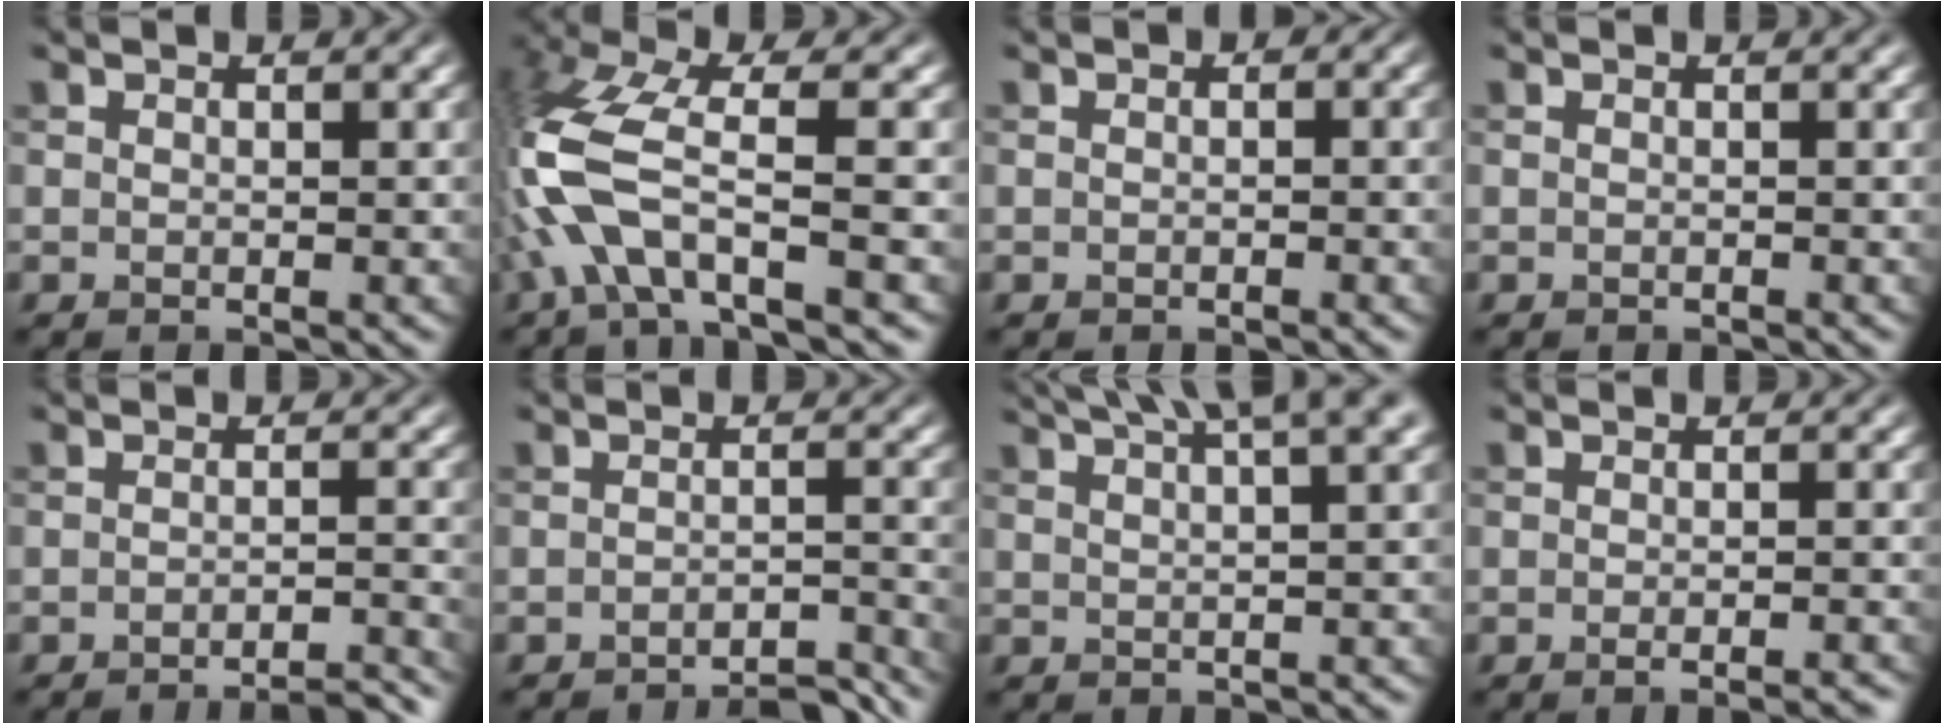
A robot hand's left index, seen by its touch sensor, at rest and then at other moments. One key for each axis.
{"total": 8.1, "fx": -2.6, "fy": 2.6, "fz": 7.3, "tx": -0.172, "ty": 0.010, "tz": -0.065}
{"total": 0.6, "fx": -0.2, "fy": 0.3, "fz": 0.5, "tx": -0.007, "ty": 0.000, "tz": -0.004}
{"total": 0.6, "fx": -0.3, "fy": 0.2, "fz": 0.4, "tx": -0.003, "ty": -0.004, "tz": -0.012}
{"total": 4.8, "fx": -4.1, "fy": 0.6, "fz": 2.4, "tx": -0.024, "ty": 0.009, "tz": -0.058}
{"total": 3.9, "fx": -3.6, "fy": 0.4, "fz": 1.6, "tx": -0.009, "ty": 0.012, "tz": -0.052}
{"total": 7.9, "fx": 5.4, "fy": 1.8, "fz": 5.5, "tx": -0.053, "ty": 0.034, "tz": 0.049}
{"total": 2.6, "fx": -1.4, "fy": 0.7, "fz": 2.0, "tx": -0.011, "ty": 0.002, "tz": -0.021}